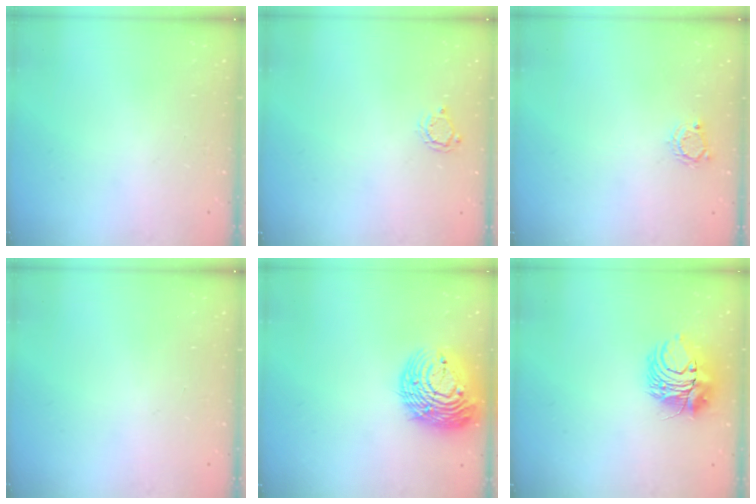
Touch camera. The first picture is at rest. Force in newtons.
{"total": 3.7, "press": 3.7, "slide": 0.3}
{"total": 3.6, "press": 3.6, "slide": 0.5}
{"total": 0.0}
{"total": 16.6, "press": 16.5, "slide": 2.2}
{"total": 9.1, "press": 9.1, "slide": 1.1}